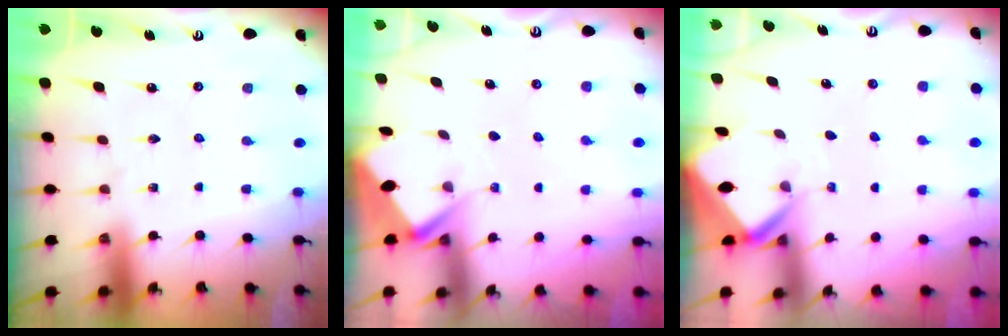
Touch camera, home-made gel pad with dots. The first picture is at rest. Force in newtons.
{"total": 2.8, "press": 2.8, "slide": 0.4}
{"total": 3.2, "press": 3.2, "slide": 0.2}